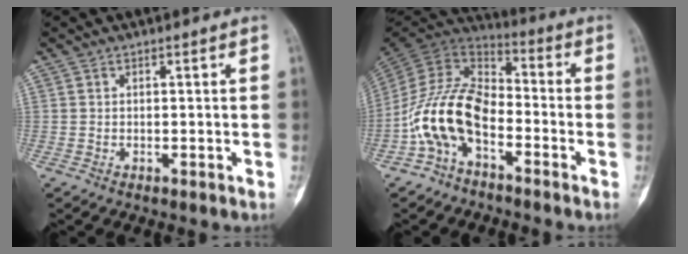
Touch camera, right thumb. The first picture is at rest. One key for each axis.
{"total": 14.1, "fx": -5.4, "fy": 8.2, "fz": 10.1, "tx": -0.192, "ty": 0.065, "tz": -0.116}